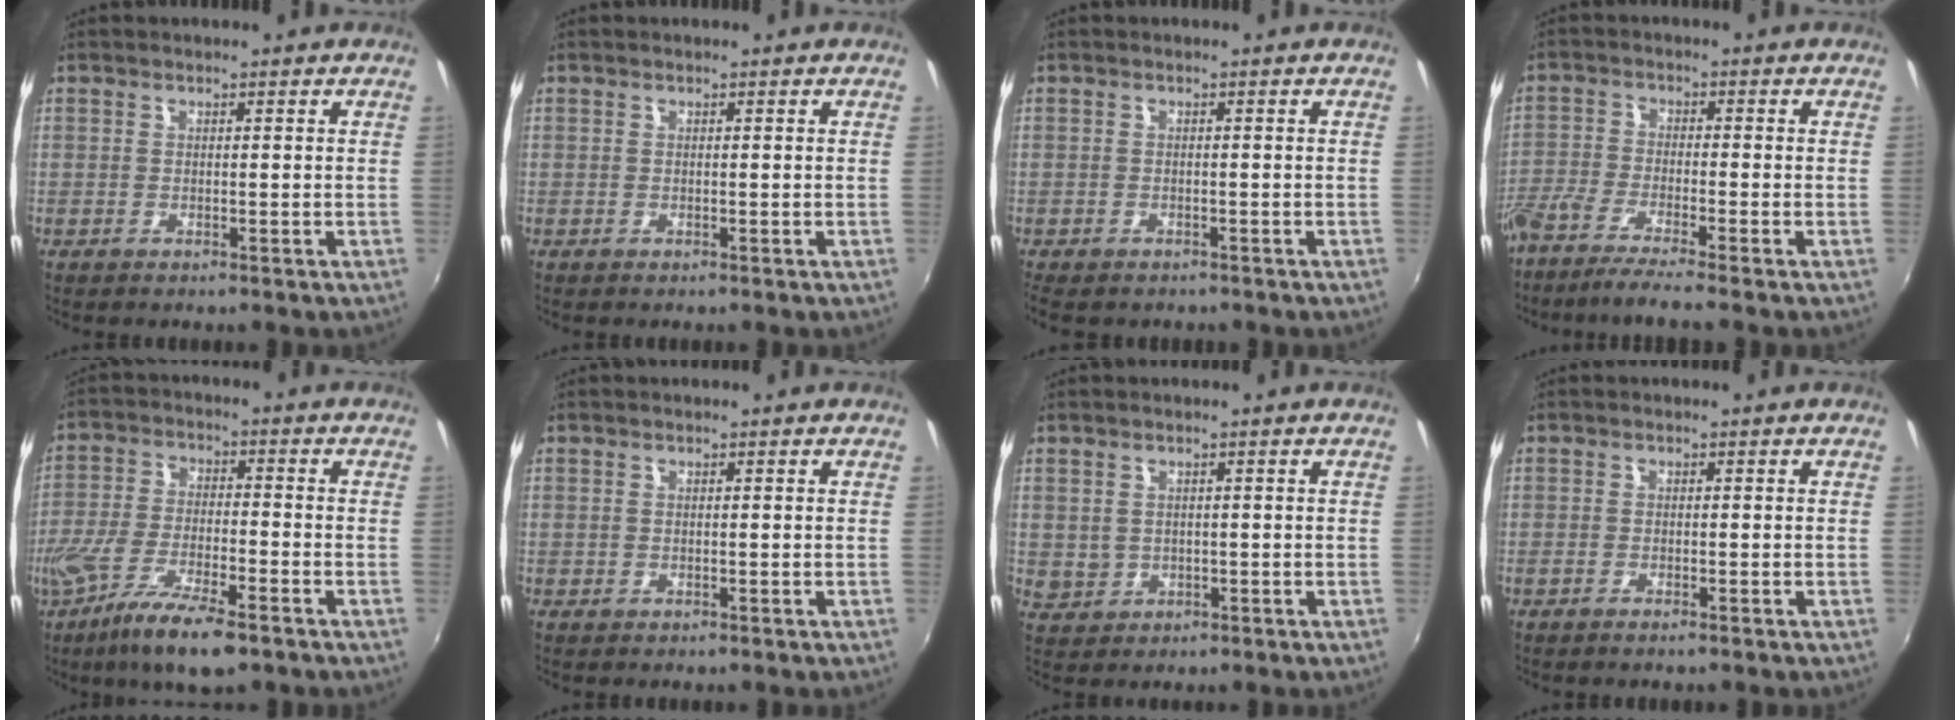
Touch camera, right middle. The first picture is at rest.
{"total": 0.0}
{"total": 4.9, "force": [-4.0, 1.6, 2.4], "torque": [-0.055, -0.032, -0.056]}
{"total": 7.5, "force": [-6.3, -0.5, 4.1], "torque": [-0.099, -0.022, -0.118]}
{"total": 12.5, "force": [-8.0, 3.1, 9.1], "torque": [-0.193, -0.031, -0.151]}
{"total": 0.0}
{"total": 3.1, "force": [0.4, 2.9, 1.0], "torque": [-0.015, 0.003, 0.015]}
{"total": 0.9, "force": [-0.8, 0.1, 0.5], "torque": [-0.011, -0.004, -0.016]}